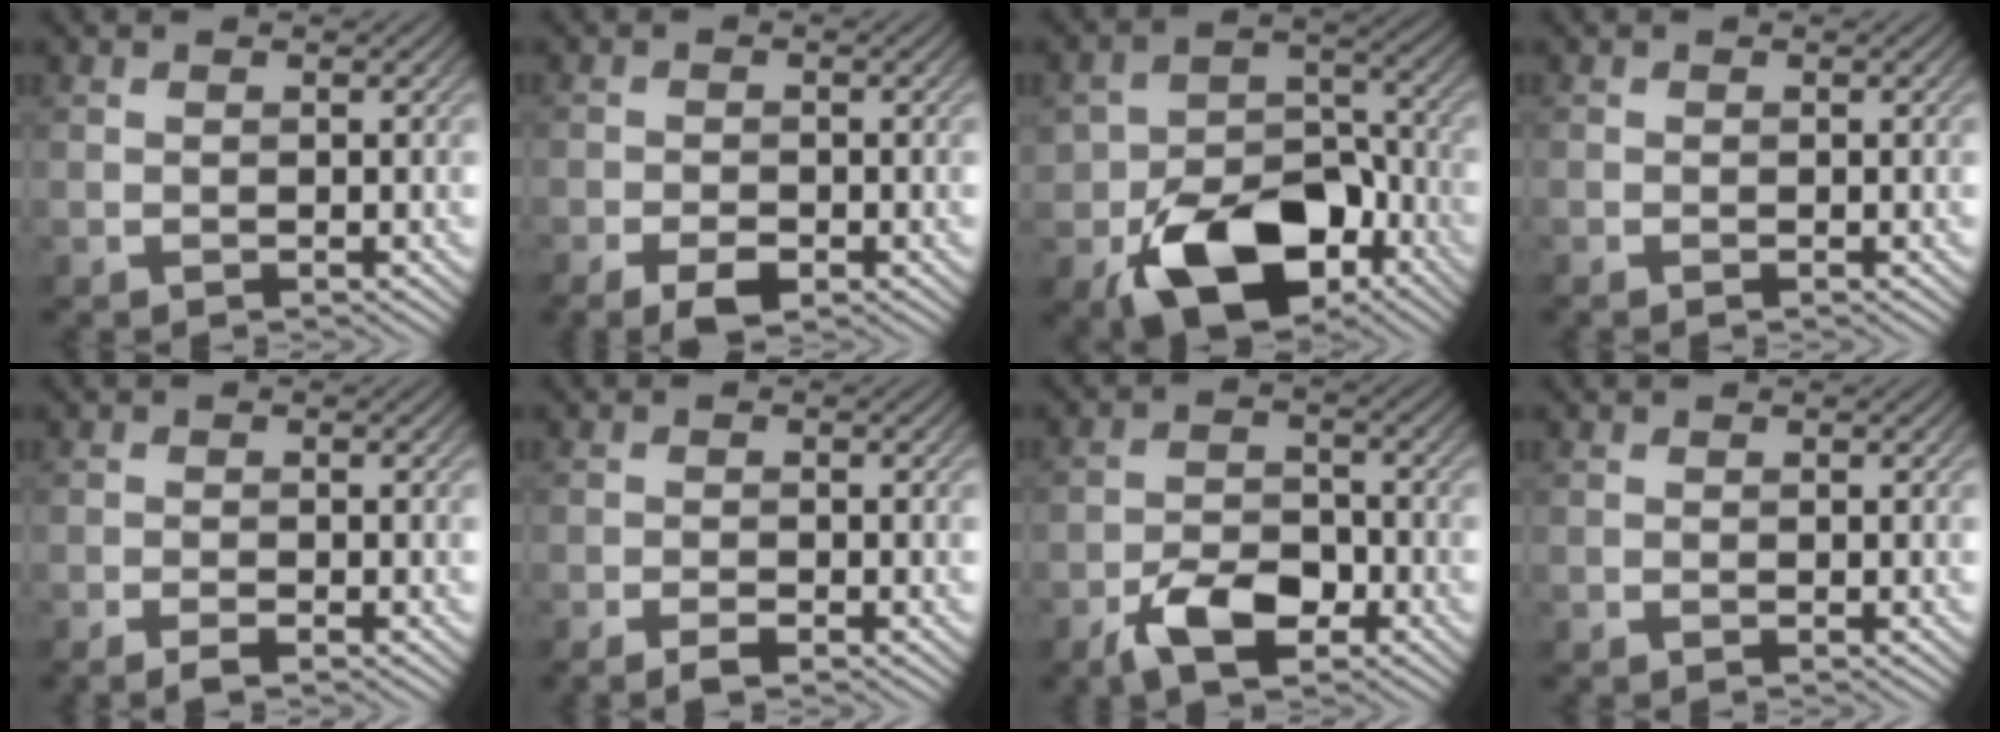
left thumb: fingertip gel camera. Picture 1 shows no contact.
{"total": 3.1, "force": [-1.9, 1.4, 2.0], "torque": [-0.034, -0.001, -0.034]}
{"total": 12.7, "force": [-6.4, 8.0, 7.5], "torque": [-0.135, -0.021, -0.109]}
{"total": 0.0}
{"total": 1.6, "force": [-1.2, 0.3, 1.0], "torque": [-0.021, 0.001, -0.025]}
{"total": 1.9, "force": [-1.4, 0.5, 1.2], "torque": [-0.023, 0.001, -0.027]}
{"total": 6.4, "force": [-3.7, 3.1, 4.1], "torque": [-0.073, 0.001, -0.075]}
{"total": 0.0}